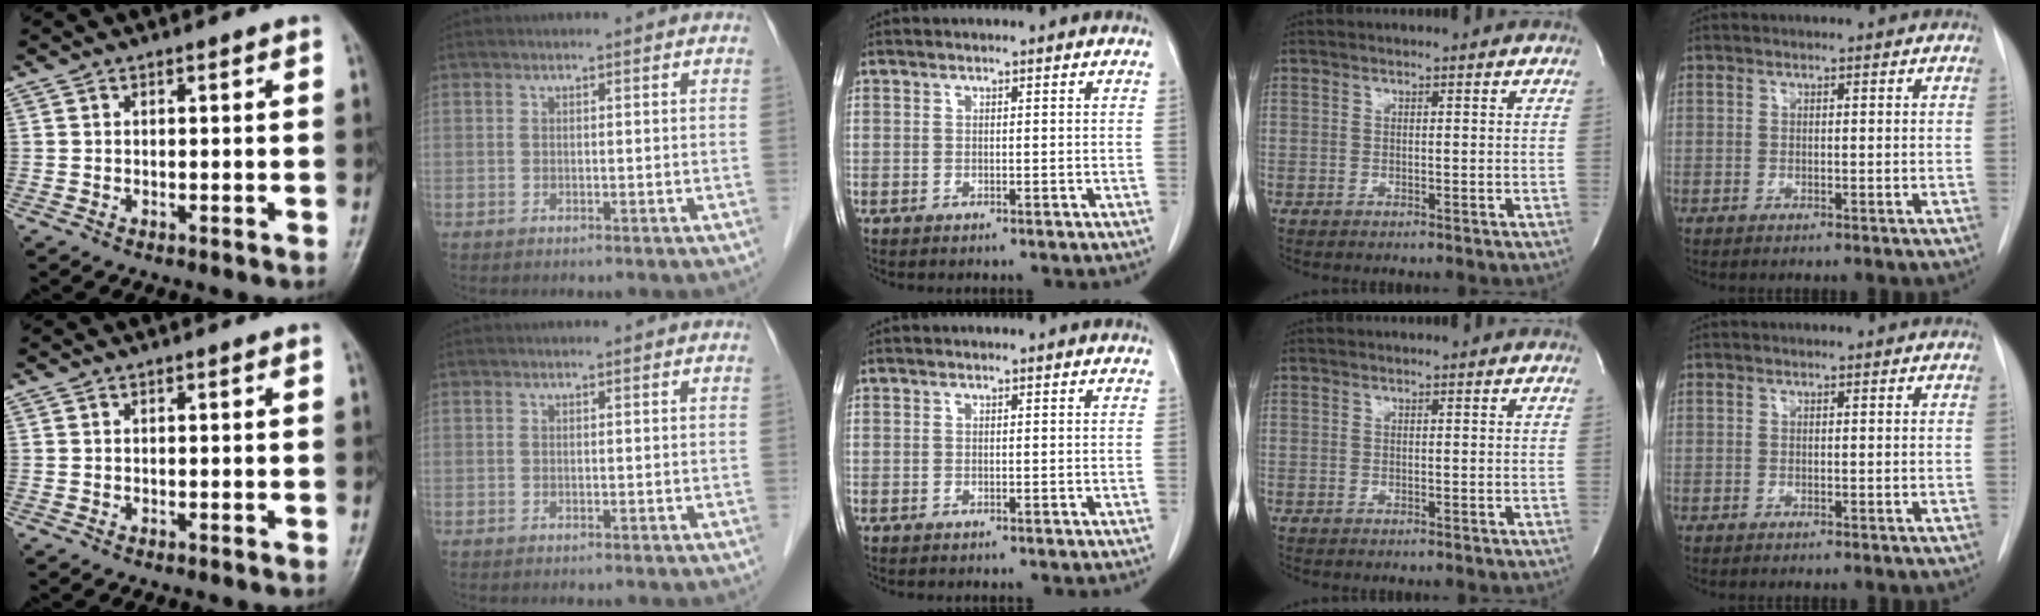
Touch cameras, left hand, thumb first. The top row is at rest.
{}